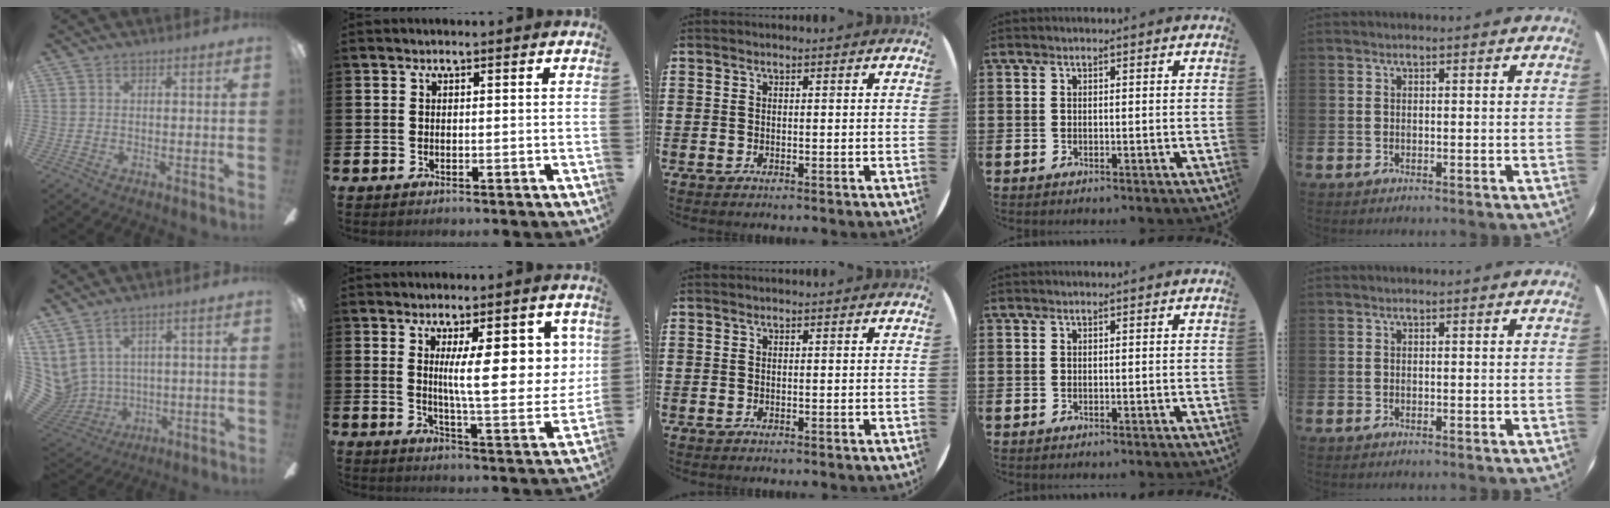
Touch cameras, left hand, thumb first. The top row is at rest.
{"thumb": {"total": 7.6, "force": [3.3, 6.4, 2.1], "torque": [-0.099, -0.031, 0.072]}, "index": {"total": 10.8, "force": [3.7, 3.1, 9.6], "torque": [-0.159, -0.014, 0.057]}}